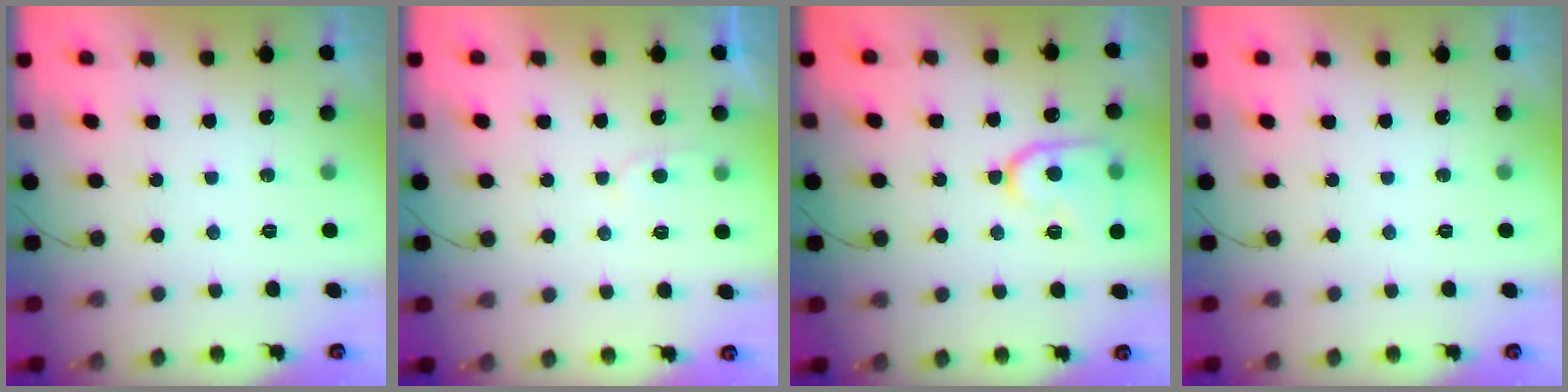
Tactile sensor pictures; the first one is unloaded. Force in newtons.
{"total": 4.4, "press": 4.4, "slide": 0.5}
{"total": 12.5, "press": 12.5, "slide": 1.3}
{"total": 0.0}